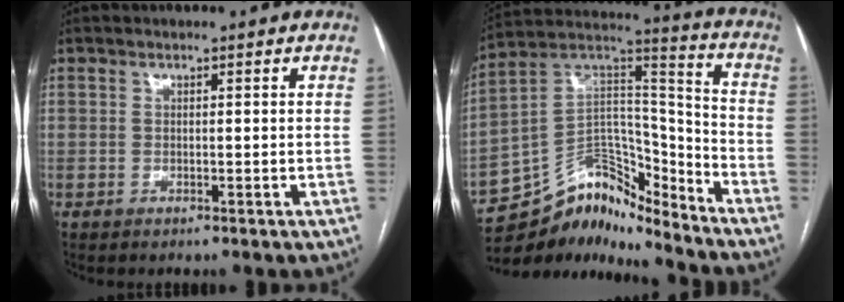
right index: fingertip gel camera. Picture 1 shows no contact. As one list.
[{"total": 13.4, "force": [-12.2, 4.8, 2.5], "torque": [-0.032, 0.094, -0.220]}]